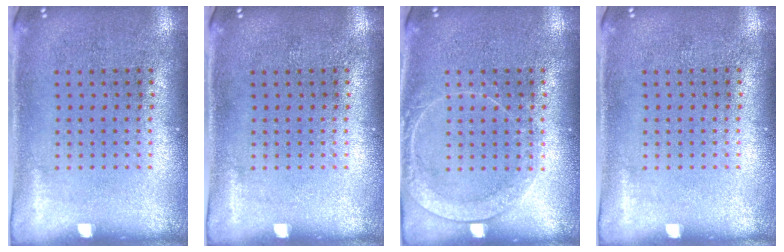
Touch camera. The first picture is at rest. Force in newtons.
{"total": 0.0}
{"total": 1.7, "press": 1.7, "slide": 0.3}
{"total": 0.0}